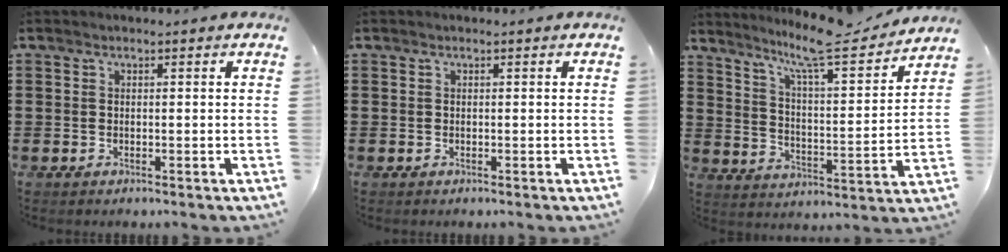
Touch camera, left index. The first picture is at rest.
{"total": 0.0}
{"total": 9.9, "force": [8.5, 0.2, 4.9], "torque": [-0.109, -0.059, 0.139]}